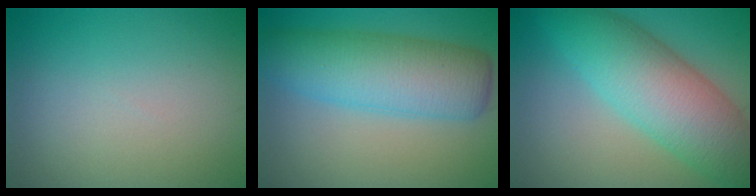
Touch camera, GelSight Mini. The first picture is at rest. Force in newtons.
{"total": 8.2, "press": 8.2, "slide": 0.1}
{"total": 9.2, "press": 9.2, "slide": 0.1}